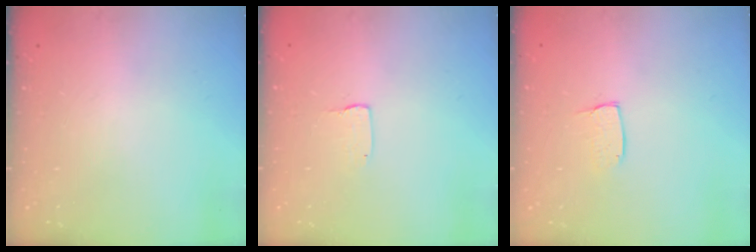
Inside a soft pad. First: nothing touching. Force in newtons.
{"total": 1.0, "press": 1.0, "slide": 0.1}
{"total": 4.4, "press": 4.4, "slide": 0.3}